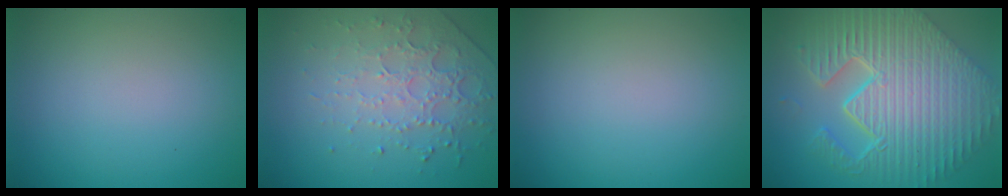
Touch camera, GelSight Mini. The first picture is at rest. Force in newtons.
{"total": 4.6, "press": 3.1, "slide": 3.4}
{"total": 0.0}
{"total": 11.9, "press": 7.9, "slide": 8.9}